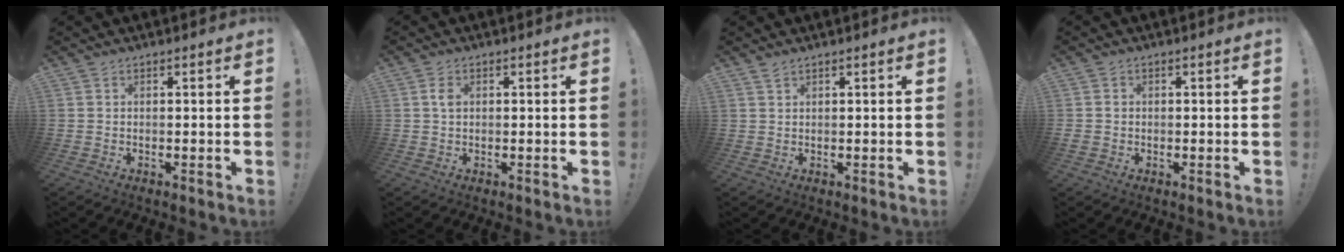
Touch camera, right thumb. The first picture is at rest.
{"total": 2.3, "force": [0.6, 1.5, 1.7], "torque": [-0.037, 0.006, 0.009]}
{"total": 1.4, "force": [1.1, 0.4, 0.7], "torque": [-0.022, 0.002, 0.023]}
{"total": 1.5, "force": [-0.3, 1.3, 0.5], "torque": [-0.008, 0.004, -0.007]}